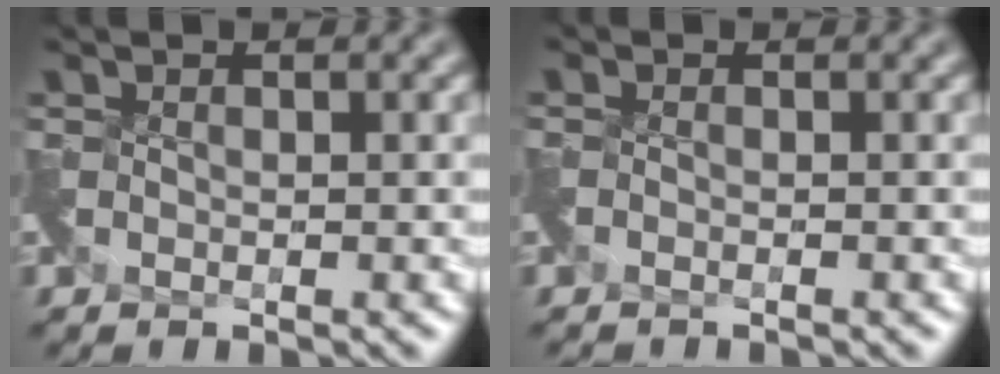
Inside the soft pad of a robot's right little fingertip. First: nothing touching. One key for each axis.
{"total": 1.3, "fx": -1.2, "fy": -0.2, "fz": -0.6, "tx": 0.010, "ty": -0.015, "tz": -0.026}